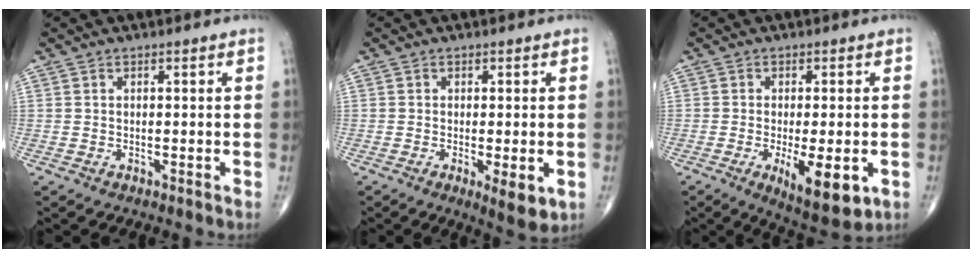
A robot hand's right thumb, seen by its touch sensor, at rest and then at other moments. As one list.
[{"total": 5.1, "force": [-1.4, 1.6, 4.7], "torque": [-0.073, -0.015, -0.020]}, {"total": 10.1, "force": [-3.0, 3.5, 9.0], "torque": [-0.130, -0.019, -0.039]}]